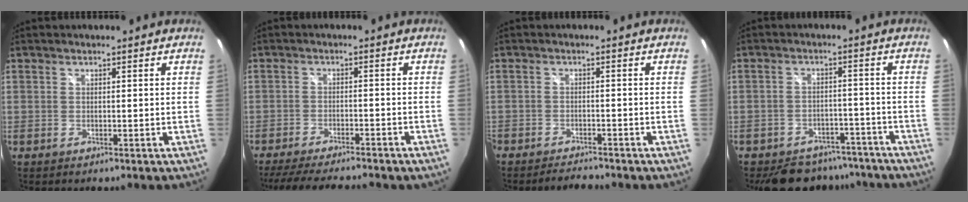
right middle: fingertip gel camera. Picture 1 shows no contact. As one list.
[{"total": 13.4, "force": [-11.7, 1.8, 6.3], "torque": [-0.132, -0.021, -0.178]}, {"total": 3.9, "force": [-3.7, 0.6, 0.9], "torque": [-0.030, -0.002, -0.059]}, {"total": 13.0, "force": [-10.7, 6.2, 3.7], "torque": [-0.087, 0.022, -0.132]}]